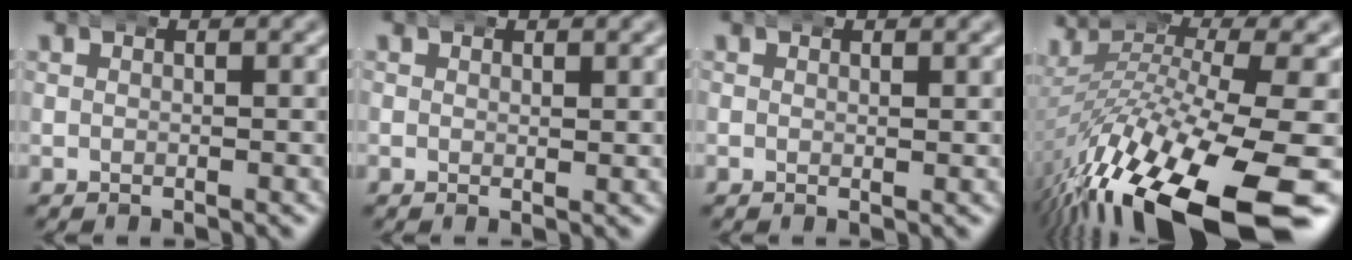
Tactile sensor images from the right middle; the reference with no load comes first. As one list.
[{"total": 0.8, "force": [0.8, 0.0, -0.1], "torque": [0.007, 0.000, 0.015]}, {"total": 0.5, "force": [0.5, 0.1, -0.1], "torque": [0.005, 0.000, 0.008]}, {"total": 12.0, "force": [-4.8, 5.1, 9.8], "torque": [-0.177, -0.018, -0.059]}]